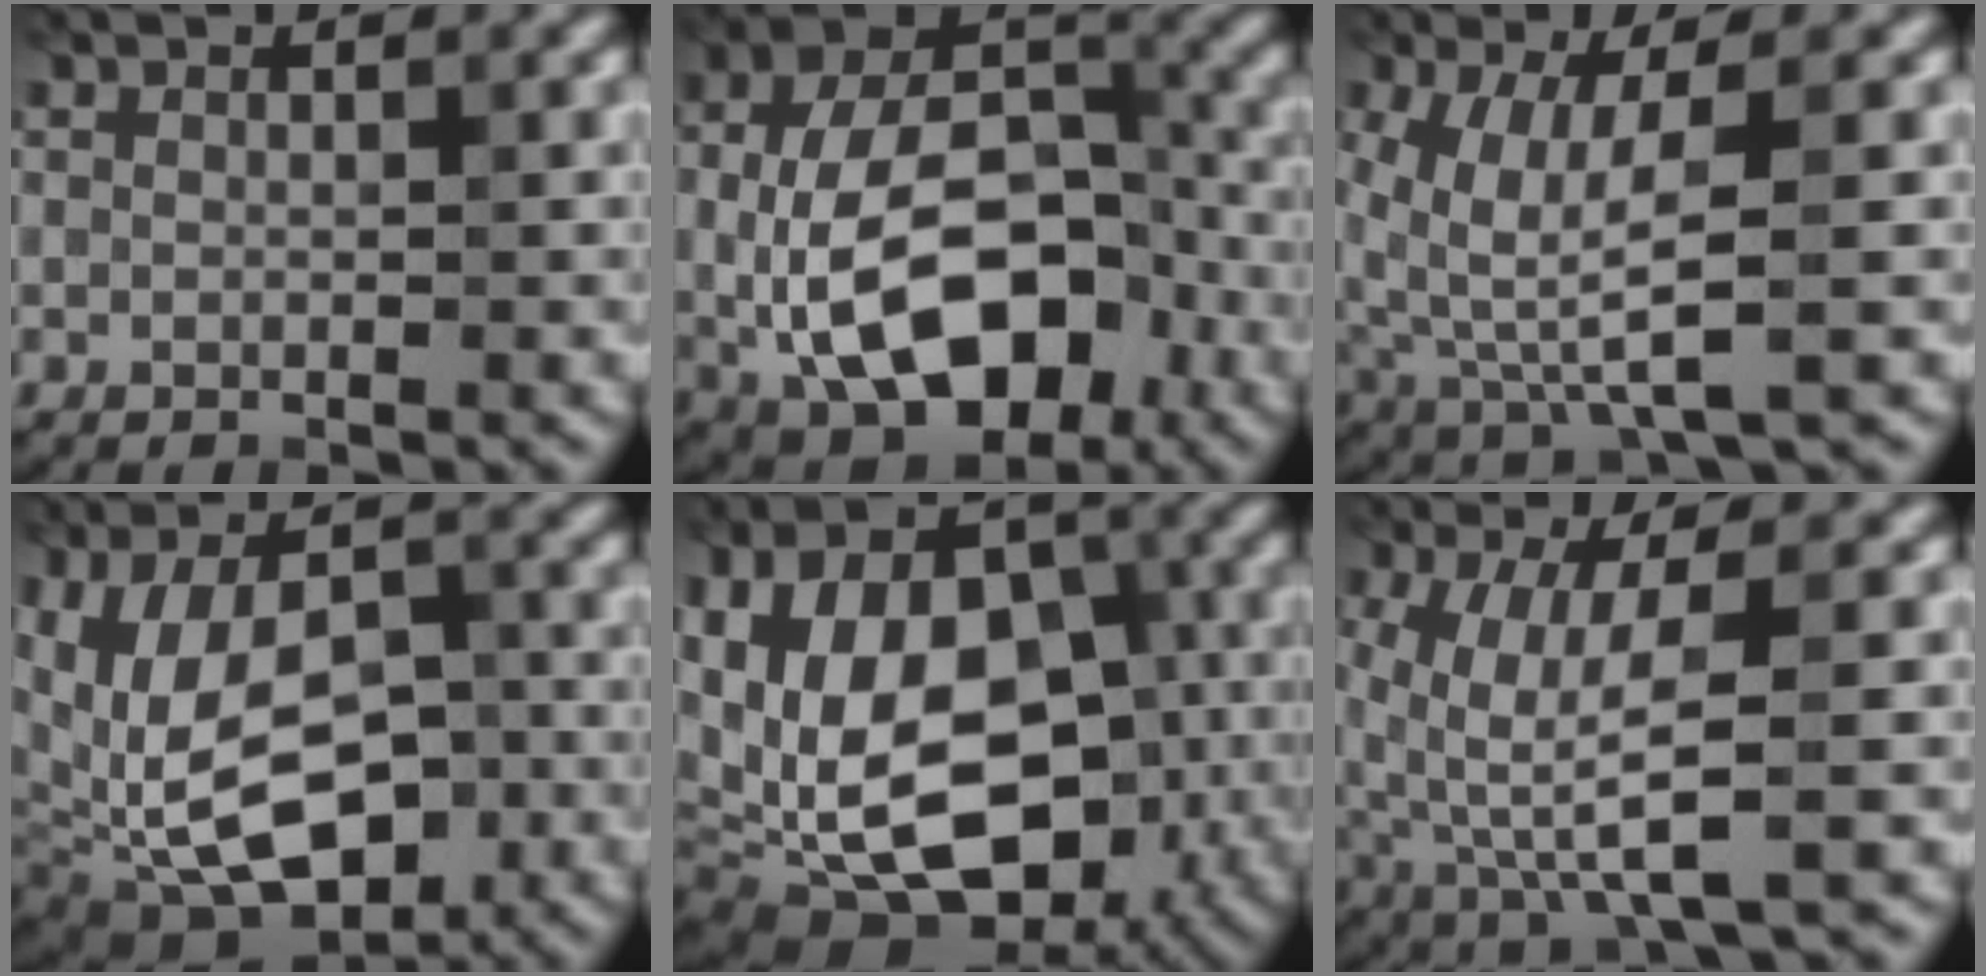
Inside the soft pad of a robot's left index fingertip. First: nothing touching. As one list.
[{"total": 13.2, "force": [-3.0, 7.9, 10.1], "torque": [-0.173, -0.012, -0.059]}, {"total": 6.7, "force": [-0.1, 2.2, 6.4], "torque": [-0.149, -0.018, 0.006]}, {"total": 11.3, "force": [-2.5, 6.5, 8.9], "torque": [-0.157, -0.009, -0.047]}, {"total": 17.5, "force": [-3.0, 11.6, 12.8], "torque": [-0.201, -0.012, -0.035]}, {"total": 7.3, "force": [-0.7, 2.2, 6.9], "torque": [-0.153, -0.017, -0.008]}]